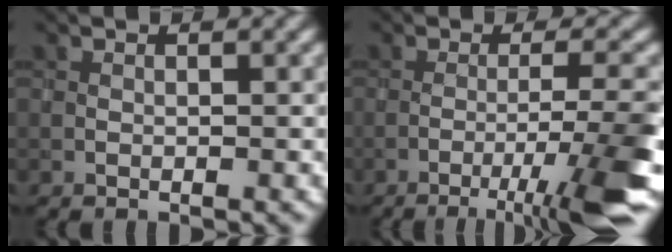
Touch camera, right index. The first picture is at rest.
{"total": 8.1, "force": [-4.3, 0.7, 6.9], "torque": [-0.093, 0.007, -0.068]}